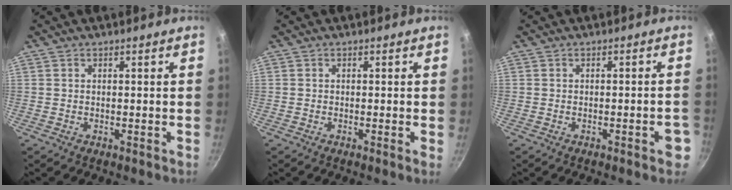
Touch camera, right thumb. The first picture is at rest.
{"total": 0.6, "force": [-0.2, -0.1, 0.6], "torque": [-0.008, -0.002, -0.007]}
{"total": 3.4, "force": [-1.6, 1.0, 2.9], "torque": [-0.026, 0.011, -0.019]}